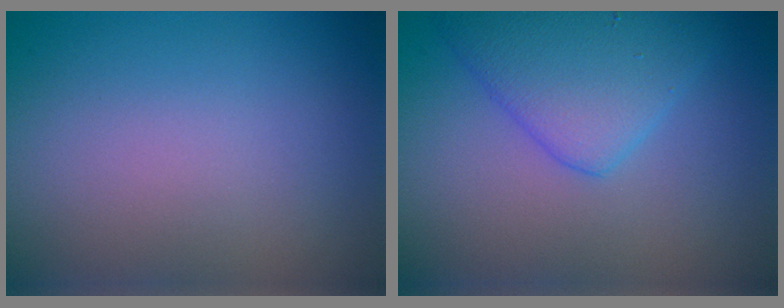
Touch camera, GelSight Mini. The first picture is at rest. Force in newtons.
{"total": 4.6, "press": 4.6, "slide": 0.2}